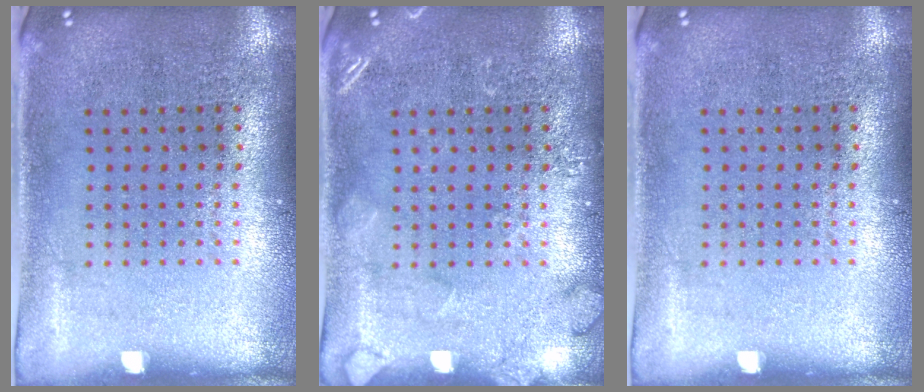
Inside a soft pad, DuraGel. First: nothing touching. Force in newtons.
{"total": 2.0, "press": 2.0, "slide": 0.4}
{"total": 0.0}